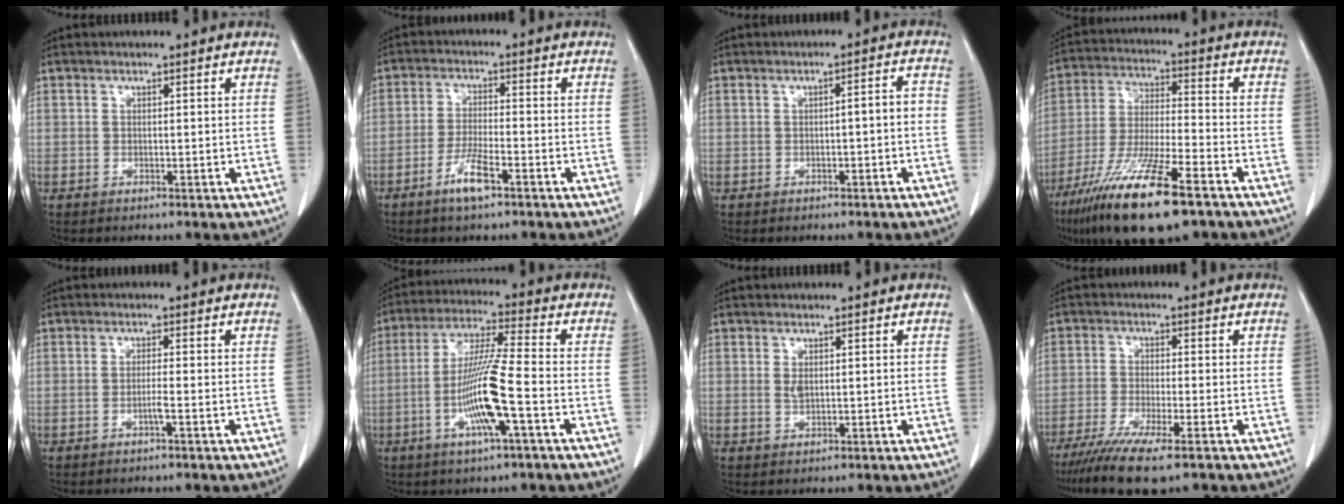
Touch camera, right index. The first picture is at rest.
{"total": 5.4, "force": [-3.3, 0.8, 4.2], "torque": [-0.085, -0.004, -0.062]}
{"total": 2.5, "force": [-0.6, 0.4, 2.4], "torque": [-0.031, 0.008, -0.010]}
{"total": 17.4, "force": [-11.0, 2.4, 13.2], "torque": [-0.257, -0.044, -0.201]}
{"total": 1.6, "force": [-0.7, -0.3, 1.4], "torque": [-0.026, 0.000, -0.014]}
{"total": 11.7, "force": [-3.5, 0.0, 11.1], "torque": [-0.220, -0.006, -0.070]}
{"total": 1.3, "force": [0.3, 0.6, 1.1], "torque": [-0.022, -0.004, 0.008]}
{"total": 9.3, "force": [-6.7, 0.6, 6.4], "torque": [-0.105, -0.023, -0.109]}